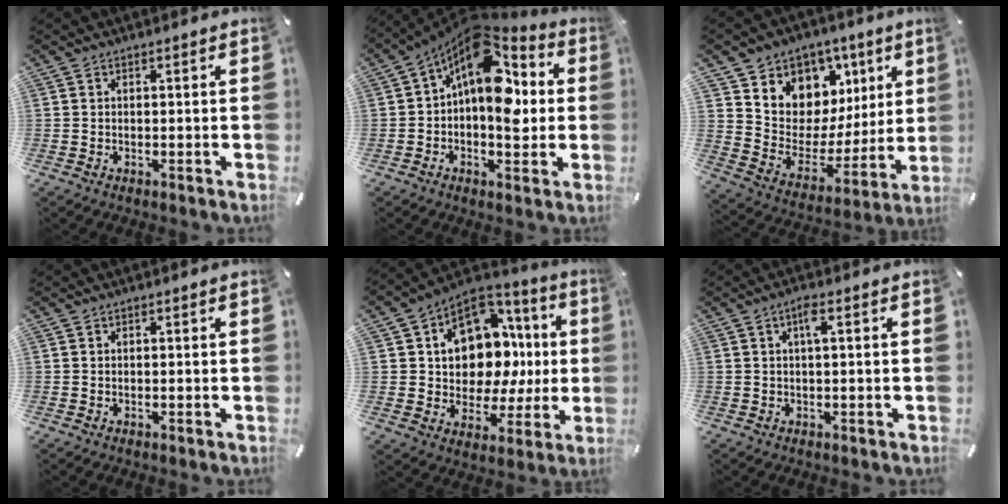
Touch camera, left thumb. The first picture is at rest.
{"total": 15.1, "force": [4.1, 8.9, 11.5], "torque": [-0.186, -0.052, 0.064]}
{"total": 9.2, "force": [4.9, 7.8, 0.5], "torque": [-0.005, -0.076, 0.093]}
{"total": 0.0}
{"total": 13.5, "force": [2.7, 10.8, 7.5], "torque": [-0.105, -0.041, 0.049]}
{"total": 2.8, "force": [0.6, 0.5, 2.7], "torque": [-0.054, 0.005, 0.009]}